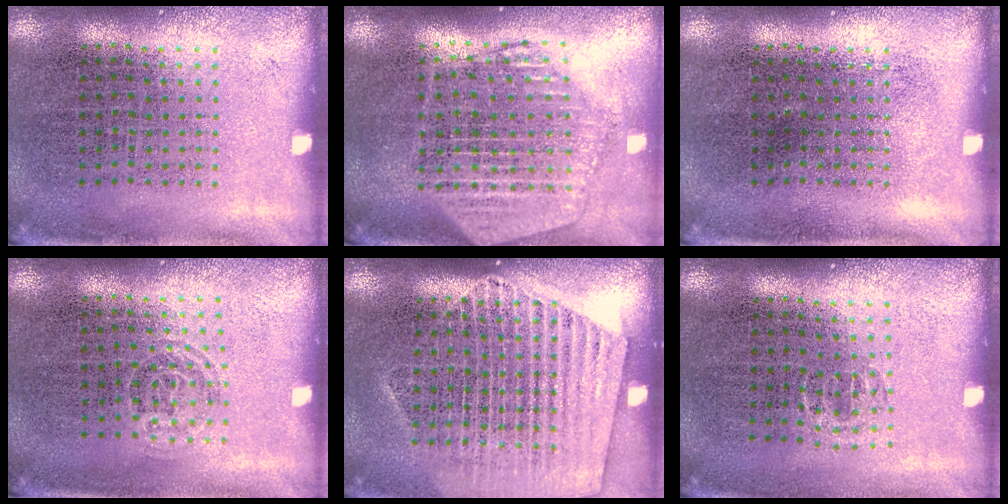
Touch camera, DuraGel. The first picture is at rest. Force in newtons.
{"total": 2.3, "press": 2.0, "slide": 1.1}
{"total": 0.0}
{"total": 0.7, "press": 0.5, "slide": 0.5}
{"total": 1.6, "press": 1.4, "slide": 0.6}
{"total": 0.6, "press": 0.4, "slide": 0.4}